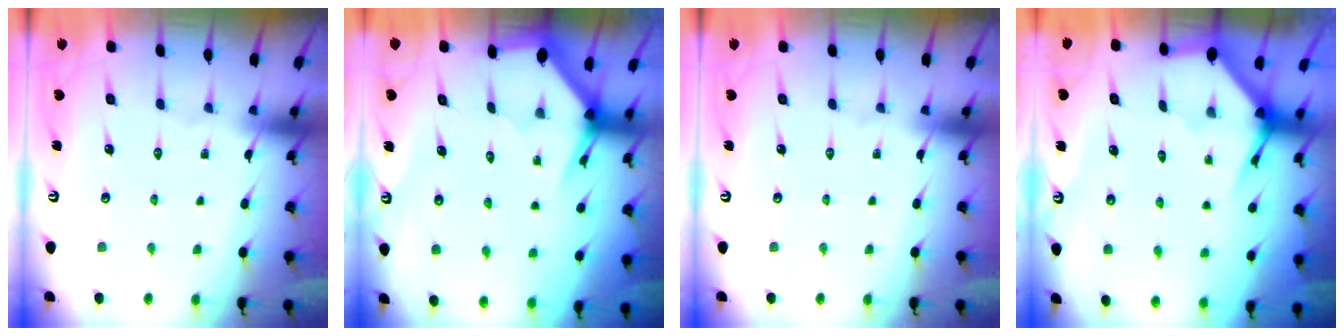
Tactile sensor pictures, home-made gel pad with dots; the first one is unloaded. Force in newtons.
{"total": 3.0, "press": 3.0, "slide": 0.0}
{"total": 0.0}
{"total": 3.5, "press": 3.5, "slide": 0.3}